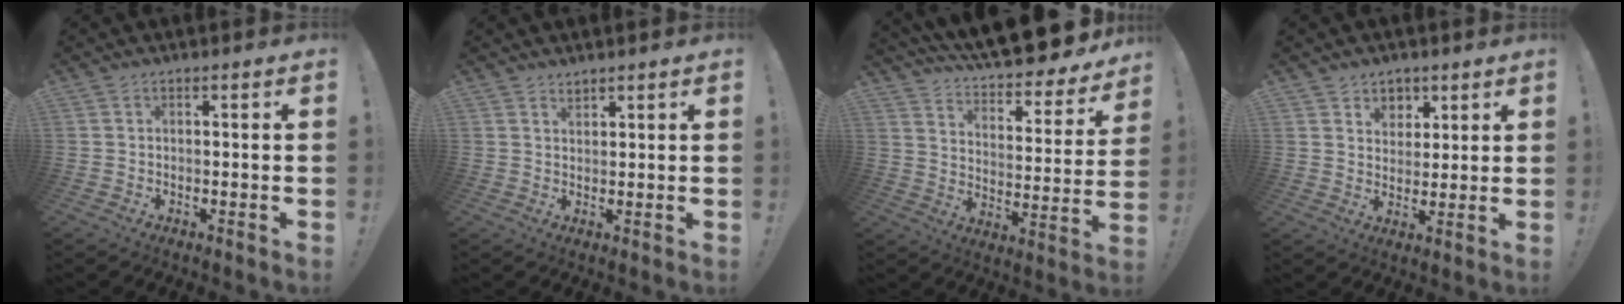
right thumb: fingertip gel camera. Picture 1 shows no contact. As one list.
[{"total": 1.5, "force": [1.4, 0.5, 0.3], "torque": [0.008, -0.013, 0.024]}, {"total": 11.0, "force": [9.6, 2.5, 4.6], "torque": [-0.072, -0.096, 0.161]}, {"total": 6.8, "force": [3.5, 5.8, 0.6], "torque": [0.001, -0.034, 0.067]}]